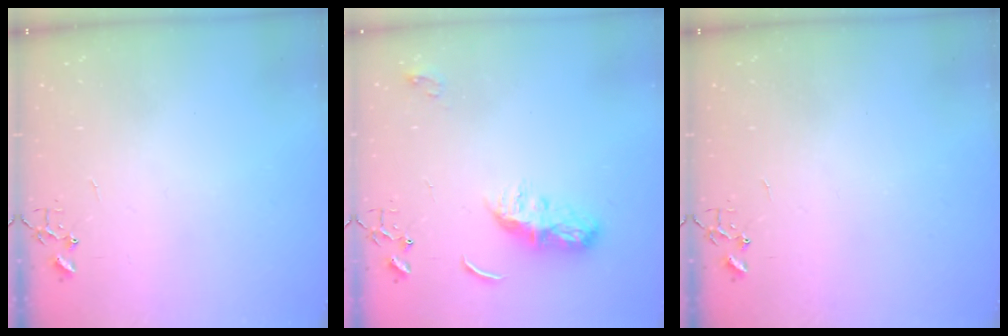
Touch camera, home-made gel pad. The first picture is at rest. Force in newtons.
{"total": 8.9, "press": 8.9, "slide": 0.1}
{"total": 0.0}